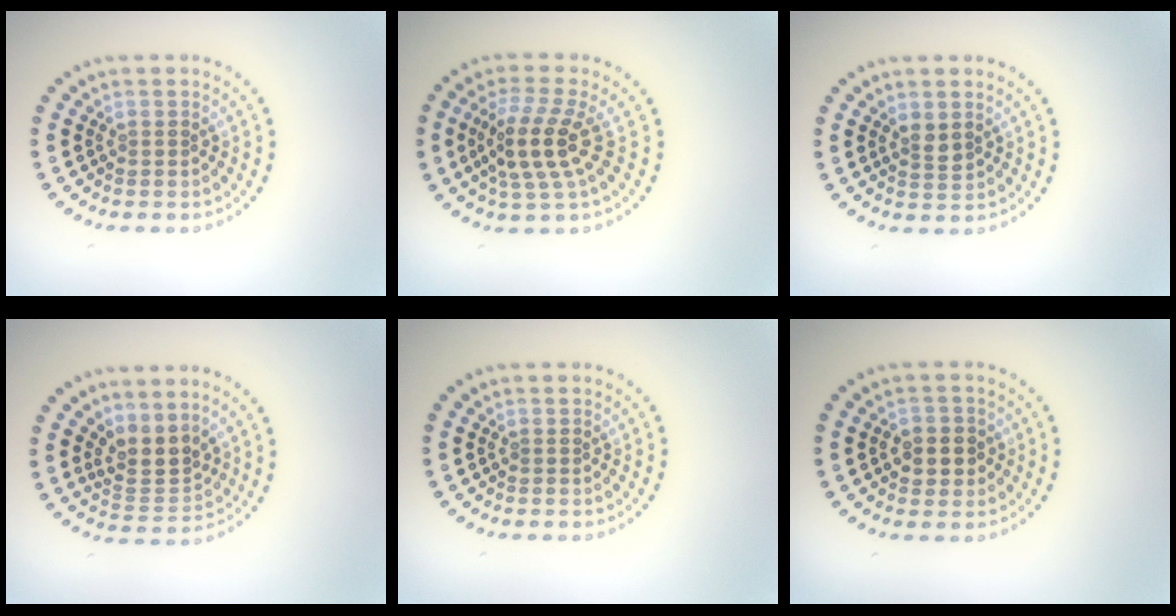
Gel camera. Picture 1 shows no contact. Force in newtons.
{"total": 4.1, "press": 3.5, "slide": 2.2}
{"total": 1.4, "press": 1.4, "slide": 0.5}
{"total": 2.9, "press": 2.3, "slide": 1.9}
{"total": 0.0}
{"total": 2.6, "press": 2.5, "slide": 0.7}